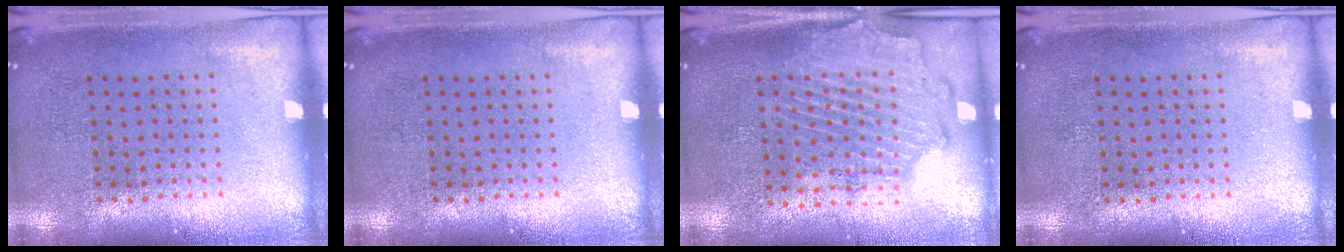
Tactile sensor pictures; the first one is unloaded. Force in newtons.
{"total": 0.0}
{"total": 1.9, "press": 1.7, "slide": 0.8}
{"total": 0.0}